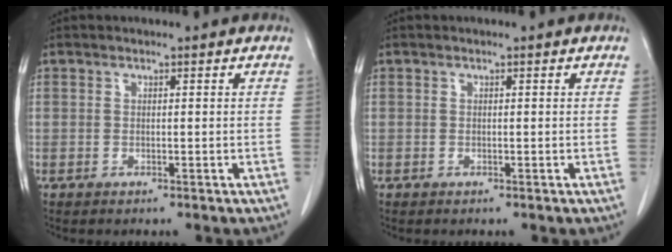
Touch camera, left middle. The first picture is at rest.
{"total": 0.0}